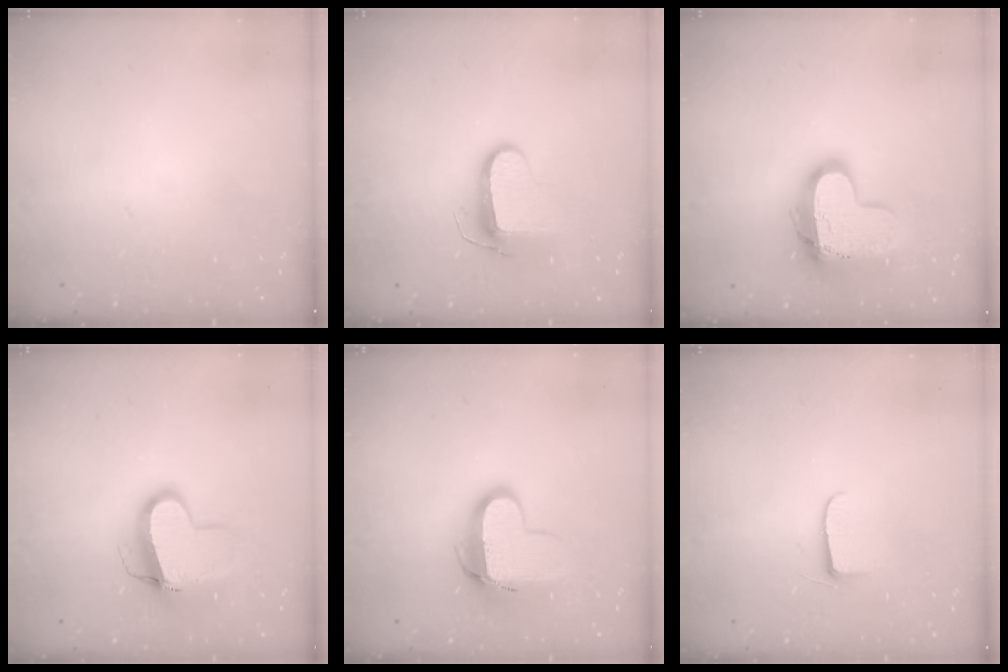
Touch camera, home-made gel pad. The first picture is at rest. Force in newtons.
{"total": 9.0, "press": 9.0, "slide": 0.5}
{"total": 15.1, "press": 15.0, "slide": 1.2}
{"total": 11.6, "press": 11.6, "slide": 1.2}
{"total": 11.2, "press": 11.2, "slide": 1.1}
{"total": 5.1, "press": 5.1, "slide": 0.5}